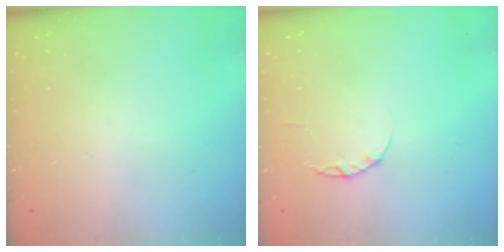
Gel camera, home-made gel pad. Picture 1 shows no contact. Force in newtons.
{"total": 1.7, "press": 1.7, "slide": 0.3}